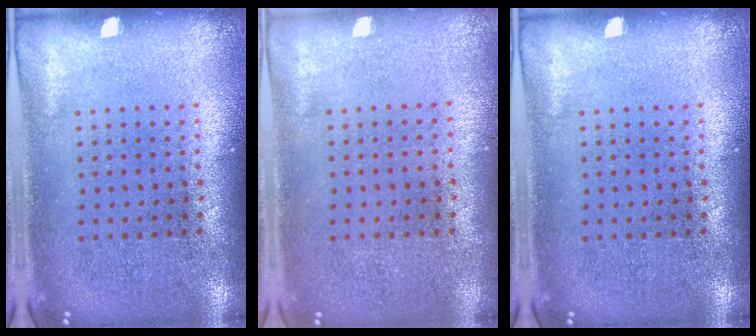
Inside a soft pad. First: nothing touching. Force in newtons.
{"total": 0.0}
{"total": 0.0}